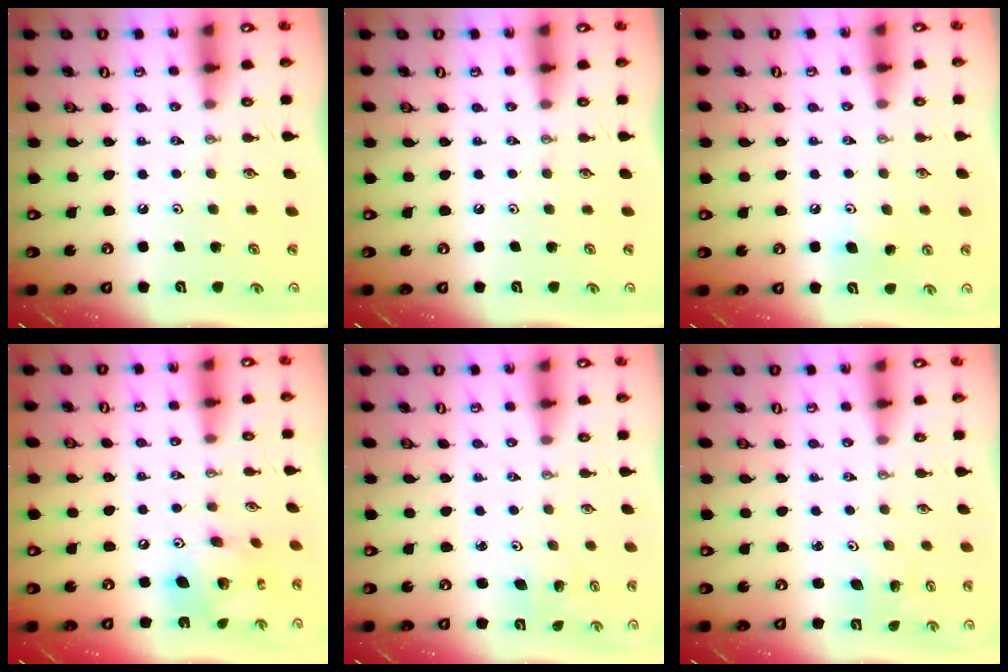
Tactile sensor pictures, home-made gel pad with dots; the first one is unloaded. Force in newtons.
{"total": 0.0}
{"total": 5.8, "press": 5.6, "slide": 1.5}
{"total": 14.9, "press": 14.8, "slide": 1.3}
{"total": 2.3, "press": 2.3, "slide": 0.2}
{"total": 1.5, "press": 1.5, "slide": 0.1}